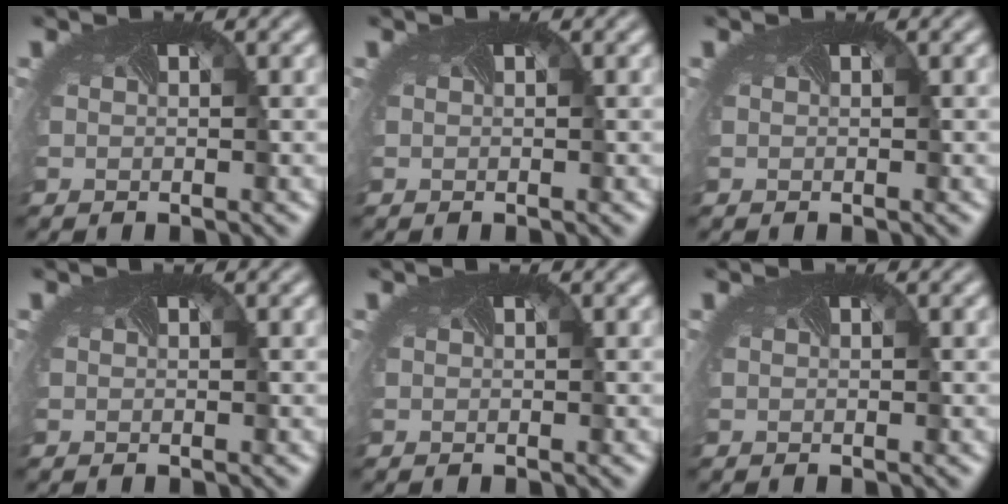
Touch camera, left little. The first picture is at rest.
{"total": 0.0}
{"total": 0.0}
{"total": 0.0}
{"total": 0.0}
{"total": 0.0}